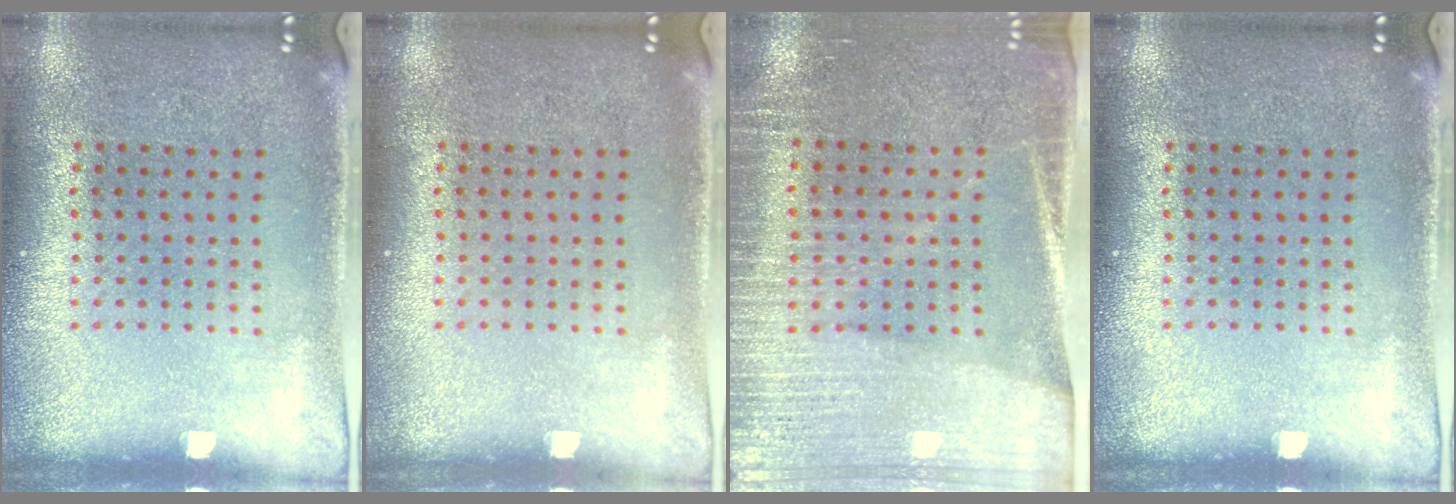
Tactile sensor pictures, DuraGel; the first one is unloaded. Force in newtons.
{"total": 0.0}
{"total": 3.3, "press": 2.9, "slide": 1.4}
{"total": 0.0}